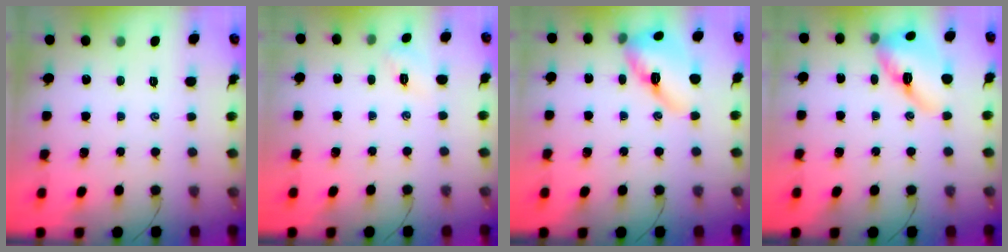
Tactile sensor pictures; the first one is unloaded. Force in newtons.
{"total": 2.7, "press": 2.6, "slide": 0.8}
{"total": 14.6, "press": 14.4, "slide": 2.5}
{"total": 14.6, "press": 14.4, "slide": 2.5}